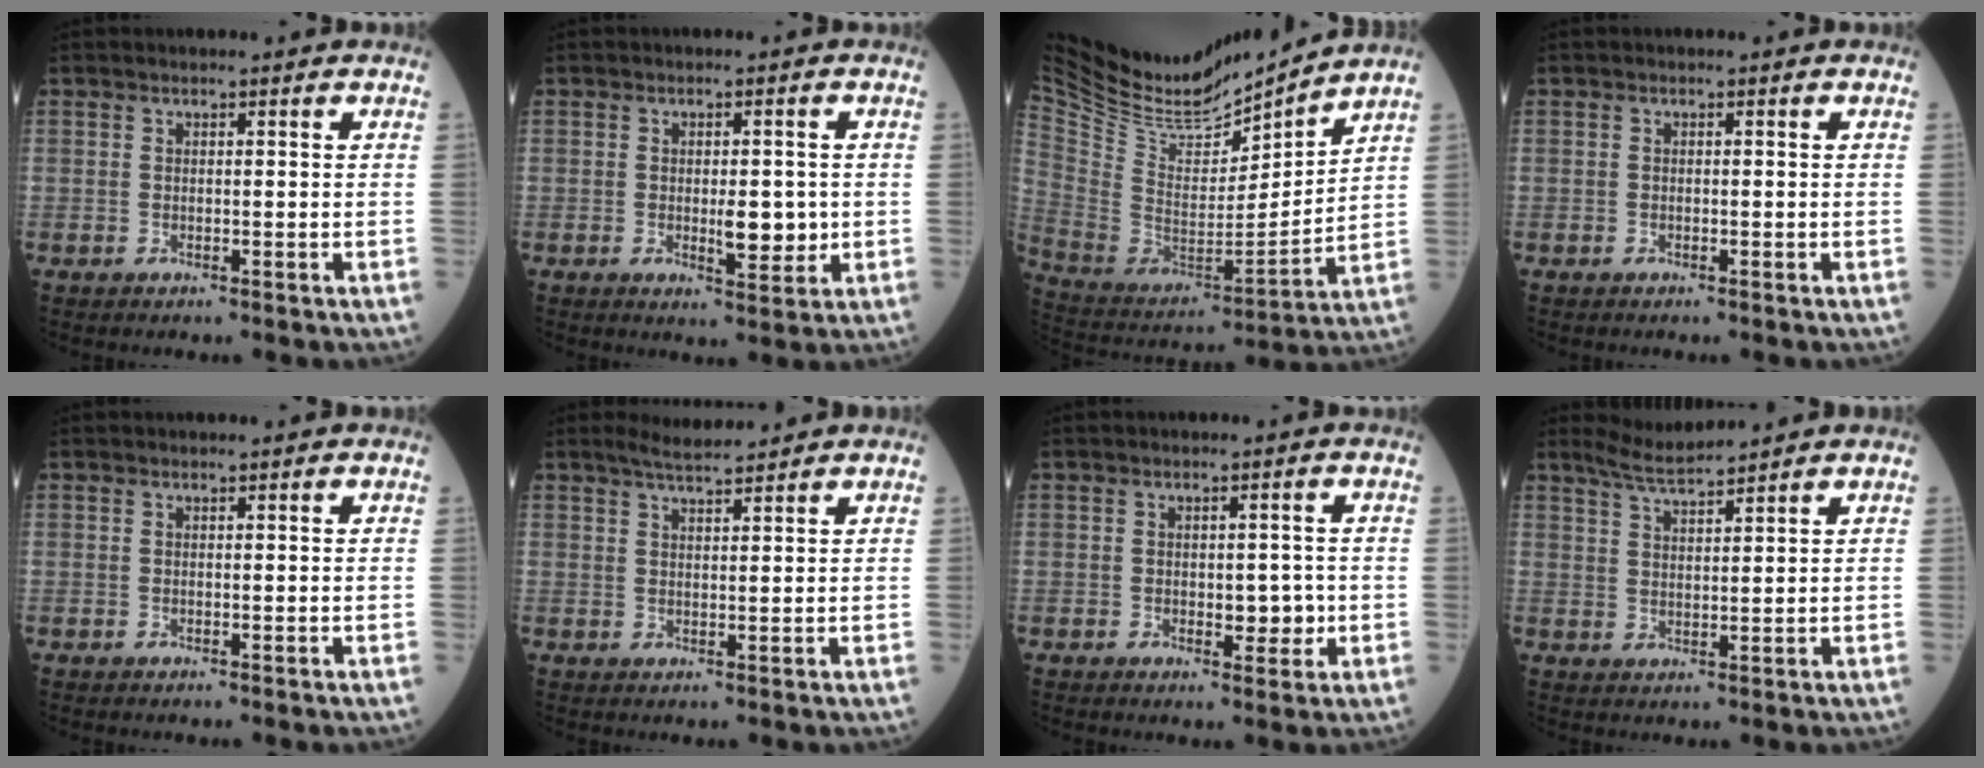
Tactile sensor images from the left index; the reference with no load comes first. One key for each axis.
{"total": 4.2, "fx": -0.4, "fy": 1.6, "fz": 3.9, "tx": -0.055, "ty": -0.008, "tz": -0.003}
{"total": 20.9, "fx": 19.4, "fy": 3.9, "fz": 6.7, "tx": -0.148, "ty": -0.023, "tz": 0.350}
{"total": 0.0}
{"total": 0.0}
{"total": 3.0, "fx": 2.9, "fy": -0.1, "fz": 0.8, "tx": -0.019, "ty": 0.005, "tz": 0.052}
{"total": 3.2, "fx": -0.5, "fy": 1.7, "fz": 2.6, "tx": -0.028, "ty": -0.003, "tz": -0.004}
{"total": 3.7, "fx": 3.6, "fy": -0.8, "fz": 0.4, "tx": -0.015, "ty": -0.003, "tz": 0.072}